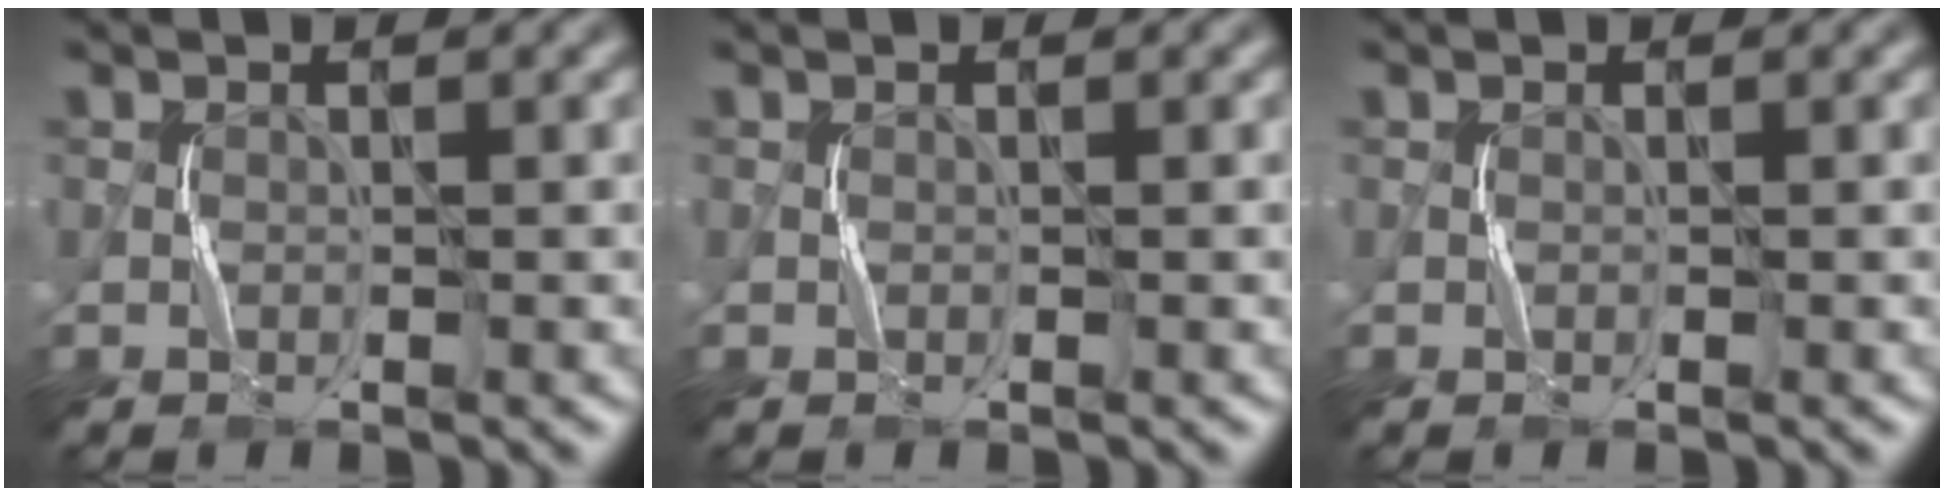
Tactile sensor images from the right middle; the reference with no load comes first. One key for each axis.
{"total": 0.0}
{"total": 0.0}